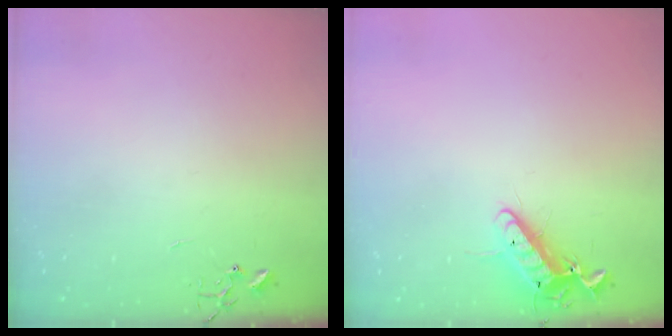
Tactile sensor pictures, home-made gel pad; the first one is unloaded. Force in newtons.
{"total": 13.1, "press": 12.9, "slide": 2.2}